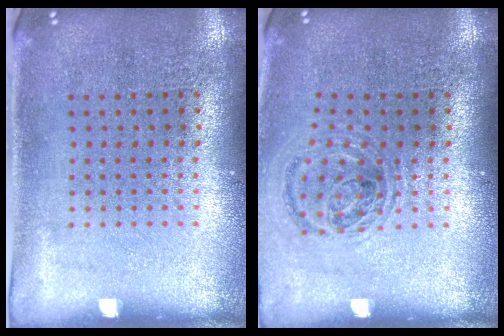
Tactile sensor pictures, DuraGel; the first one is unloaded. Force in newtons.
{"total": 0.9, "press": 0.9, "slide": 0.3}